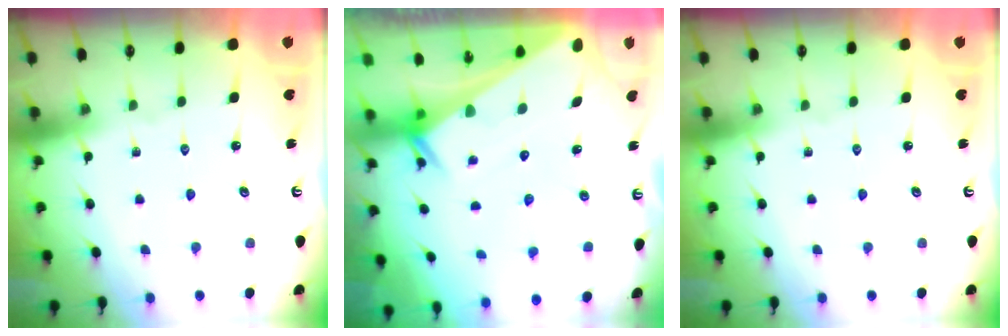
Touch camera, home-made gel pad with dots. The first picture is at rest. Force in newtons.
{"total": 2.4, "press": 2.4, "slide": 0.2}
{"total": 0.0}